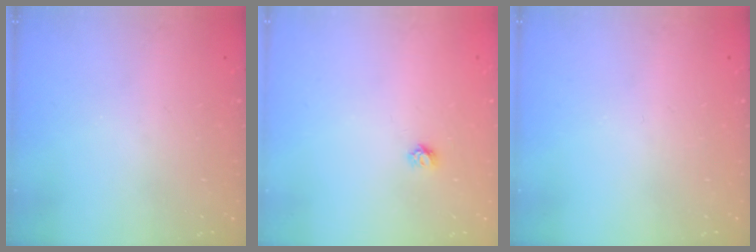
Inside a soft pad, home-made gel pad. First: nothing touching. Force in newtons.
{"total": 3.7, "press": 3.7, "slide": 0.2}
{"total": 0.0}